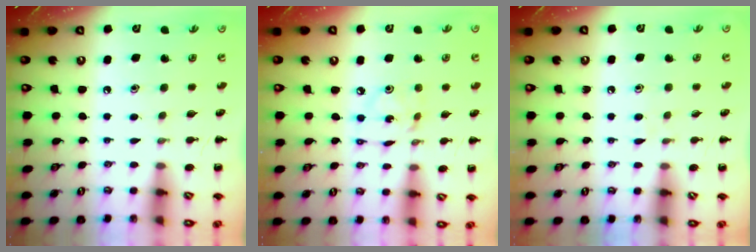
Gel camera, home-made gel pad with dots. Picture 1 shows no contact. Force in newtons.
{"total": 2.3, "press": 2.3, "slide": 0.1}
{"total": 3.2, "press": 2.9, "slide": 1.4}